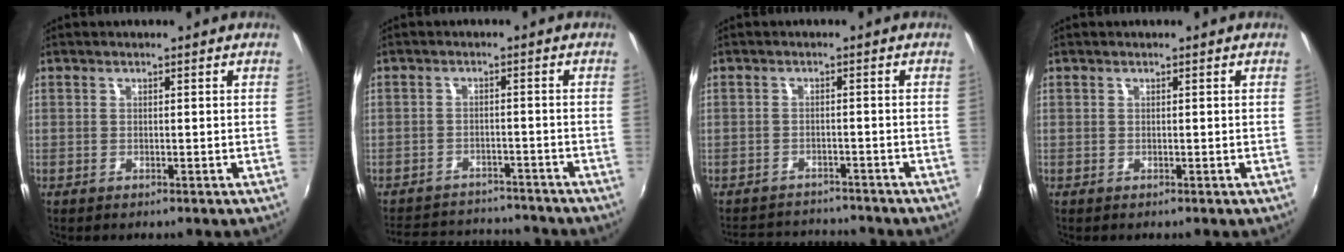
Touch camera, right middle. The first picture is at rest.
{"total": 12.1, "force": [-10.8, 4.6, 3.1], "torque": [-0.086, 0.030, -0.148]}
{"total": 7.9, "force": [-7.3, 2.6, 1.4], "torque": [-0.044, 0.023, -0.108]}
{"total": 0.0}